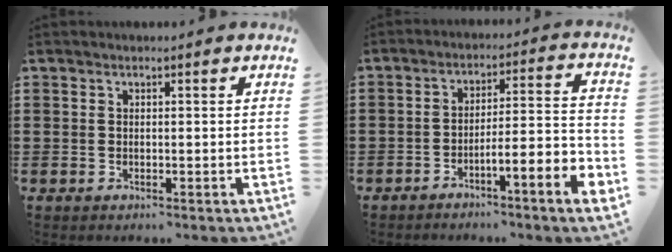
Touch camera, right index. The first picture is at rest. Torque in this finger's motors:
{"motor_torque": [0.40, -0.37, 0.39, 0.11]}